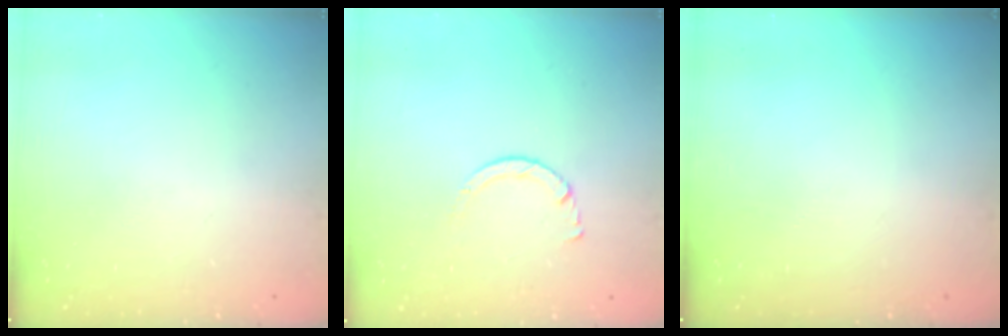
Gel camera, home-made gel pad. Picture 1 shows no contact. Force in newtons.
{"total": 2.7, "press": 2.7, "slide": 0.3}
{"total": 0.0}